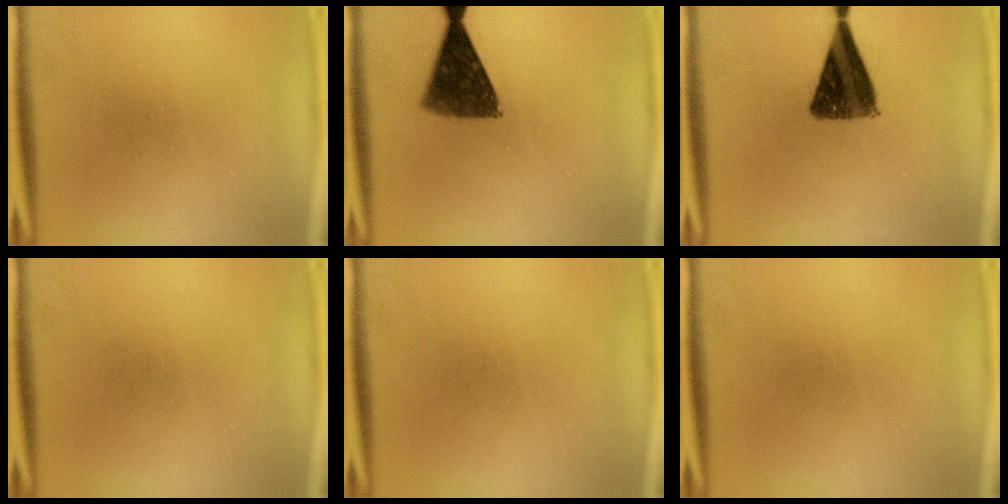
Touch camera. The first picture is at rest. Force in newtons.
{"total": 9.9}
{"total": 10.7}
{"total": 0.0}
{"total": 0.0}
{"total": 0.0}